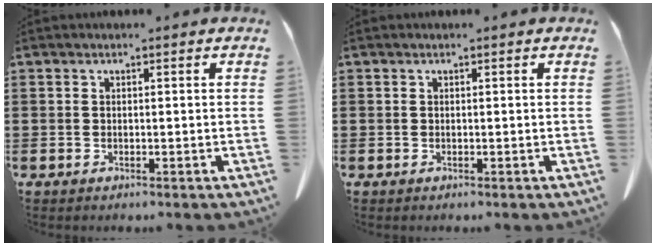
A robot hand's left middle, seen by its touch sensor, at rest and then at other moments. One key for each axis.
{"total": 0.0}